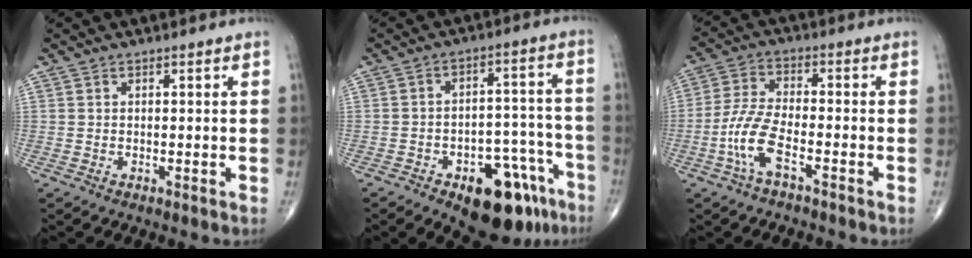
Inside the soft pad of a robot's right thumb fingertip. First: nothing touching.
{"total": 16.2, "force": [-9.3, 7.7, 10.7], "torque": [-0.099, 0.074, -0.122]}
{"total": 8.1, "force": [-3.7, 2.7, 6.6], "torque": [-0.153, 0.026, -0.075]}